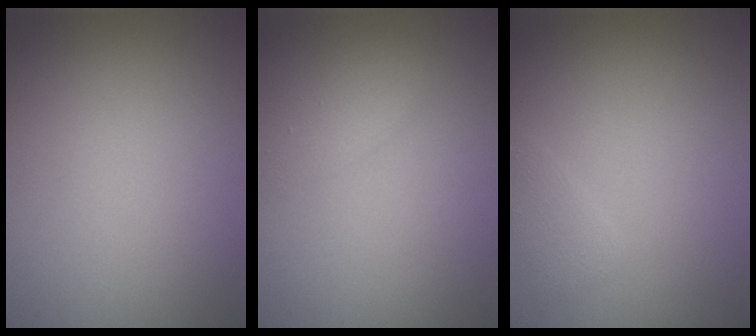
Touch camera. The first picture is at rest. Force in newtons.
{"total": 1.3, "press": 1.3, "slide": 0.1}
{"total": 1.1, "press": 1.1, "slide": 0.1}